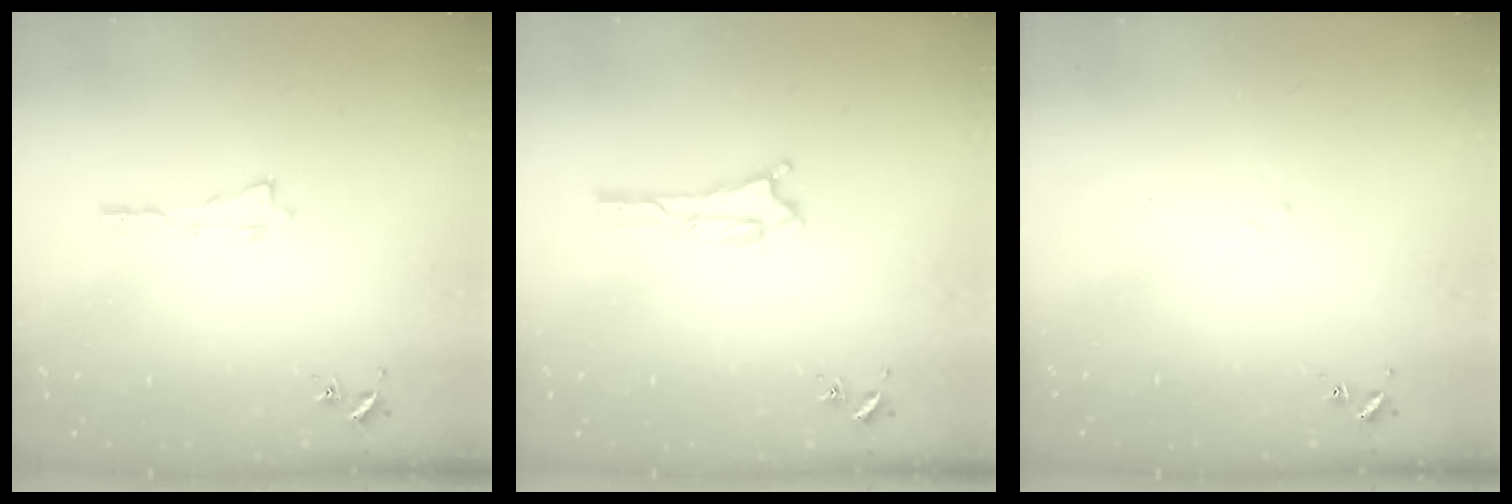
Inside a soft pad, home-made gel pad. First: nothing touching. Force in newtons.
{"total": 0.6, "press": 0.6, "slide": 0.1}
{"total": 1.1, "press": 1.0, "slide": 0.2}